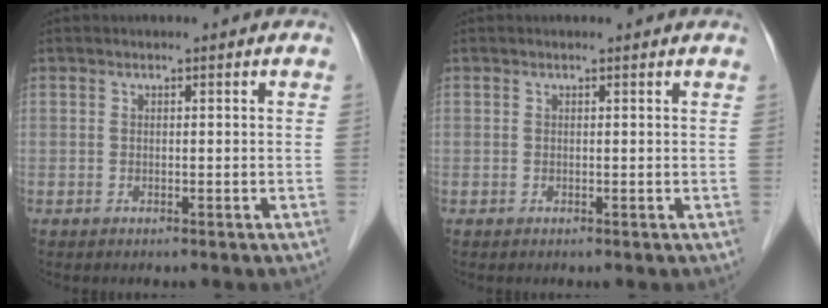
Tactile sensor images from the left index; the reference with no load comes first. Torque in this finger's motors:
{"motor_torque": [0.11, 0.01, -0.23, -0.02]}